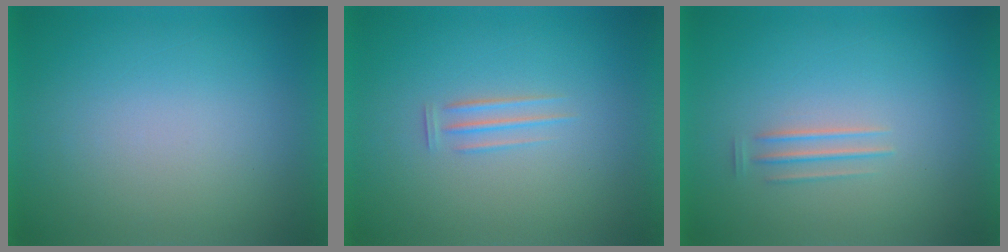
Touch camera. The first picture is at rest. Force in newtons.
{"total": 1.9}
{"total": 1.7}